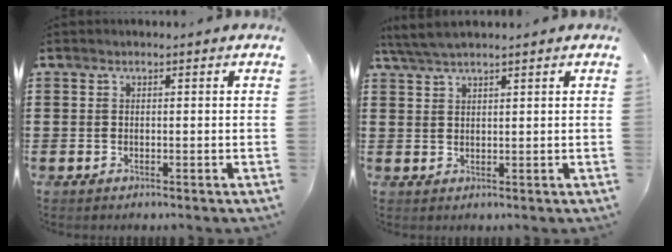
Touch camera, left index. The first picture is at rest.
{"total": 3.0, "force": [2.5, 0.2, 1.6], "torque": [-0.038, 0.002, 0.048]}